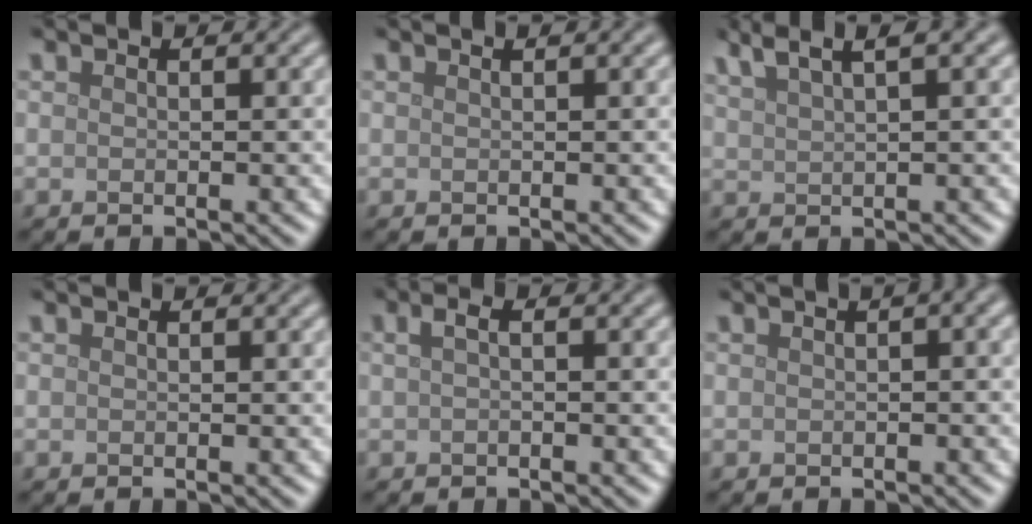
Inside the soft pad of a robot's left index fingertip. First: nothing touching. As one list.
[{"total": 0.9, "force": [0.5, 0.2, 0.7], "torque": [-0.010, 0.006, 0.006]}, {"total": 4.7, "force": [3.4, 0.9, 3.2], "torque": [-0.048, 0.018, 0.060]}, {"total": 0.0}, {"total": 1.5, "force": [0.3, 0.4, 1.4], "torque": [-0.027, 0.010, 0.002]}, {"total": 3.0, "force": [0.7, 1.1, 2.7], "torque": [-0.027, 0.011, 0.009]}]